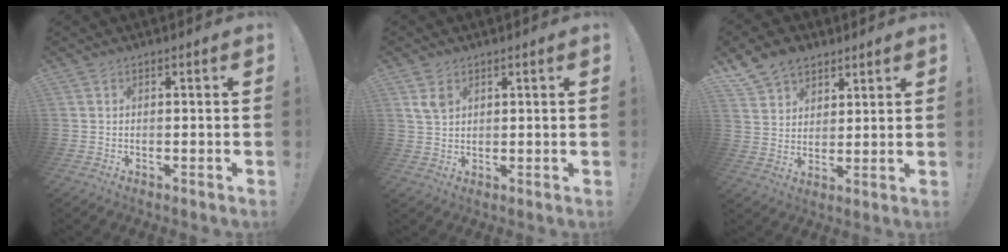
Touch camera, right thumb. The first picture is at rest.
{"total": 4.2, "force": [2.2, 2.8, 2.3], "torque": [-0.024, -0.009, 0.042]}
{"total": 9.8, "force": [6.8, 6.5, 2.7], "torque": [-0.047, -0.040, 0.136]}